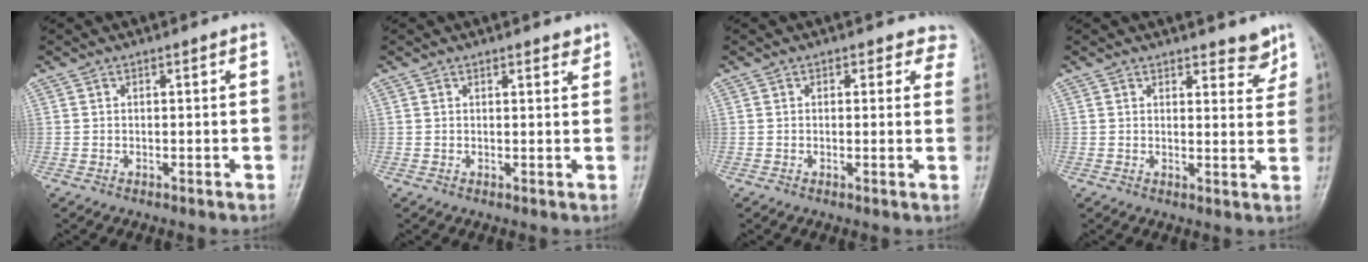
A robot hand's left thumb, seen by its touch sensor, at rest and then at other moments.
{"total": 1.8, "force": [1.4, 0.7, 0.9], "torque": [-0.003, -0.007, 0.015]}
{"total": 4.2, "force": [3.0, 2.7, 0.9], "torque": [0.035, -0.009, 0.015]}
{"total": 4.3, "force": [3.4, 1.8, 1.9], "torque": [0.003, -0.023, 0.043]}